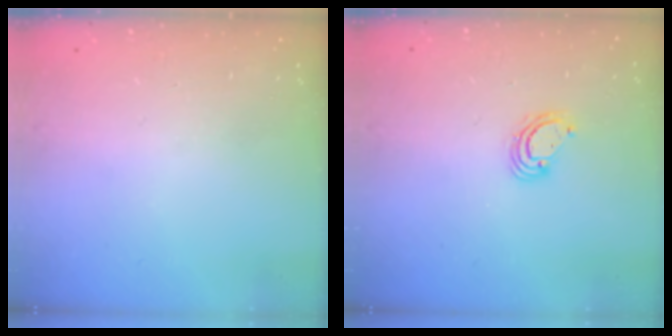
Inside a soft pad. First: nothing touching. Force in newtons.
{"total": 3.9, "press": 3.9, "slide": 0.1}